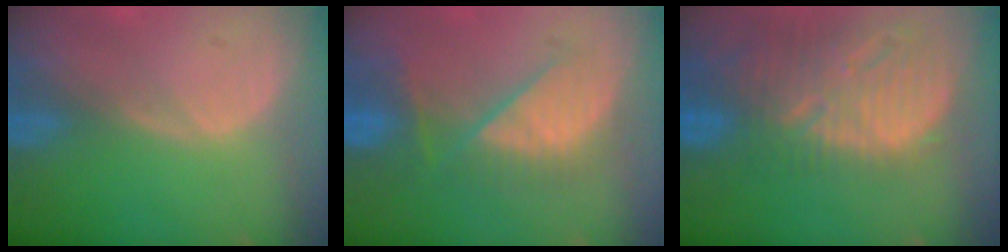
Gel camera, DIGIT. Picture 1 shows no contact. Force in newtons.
{"total": 8.1, "press": 8.1, "slide": 0.0}
{"total": 13.3, "press": 11.5, "slide": 6.7}